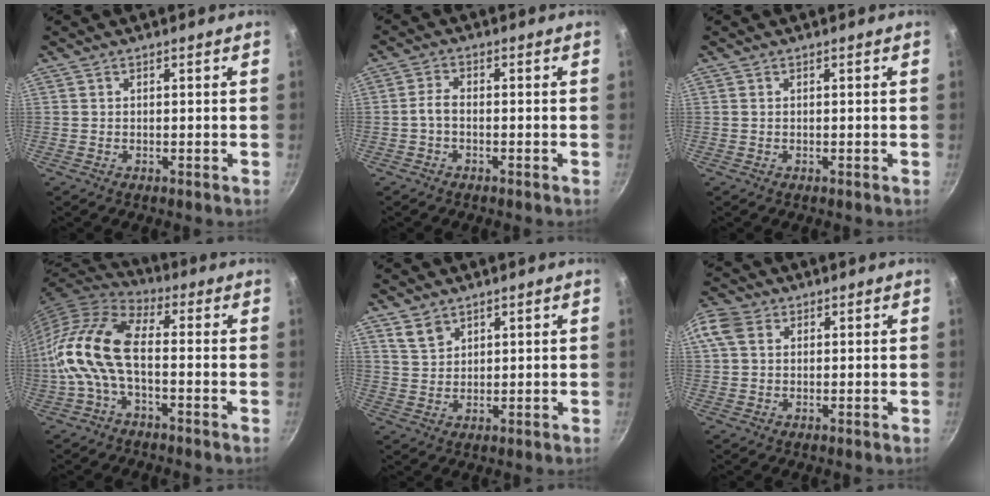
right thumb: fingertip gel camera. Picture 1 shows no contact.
{"total": 2.5, "force": [-1.1, 1.4, 1.8], "torque": [-0.038, 0.018, -0.027]}
{"total": 0.0}
{"total": 13.9, "force": [-2.2, 6.9, 11.9], "torque": [-0.244, 0.032, -0.061]}
{"total": 4.1, "force": [2.8, 2.5, 1.7], "torque": [-0.022, -0.011, 0.058]}
{"total": 5.6, "force": [1.7, 4.3, 3.2], "torque": [-0.057, 0.007, 0.022]}